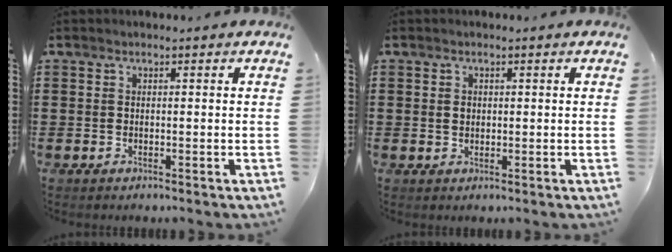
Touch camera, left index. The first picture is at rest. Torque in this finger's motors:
{"motor_torque": [0.33, 0.32, 0.24, 0.01]}